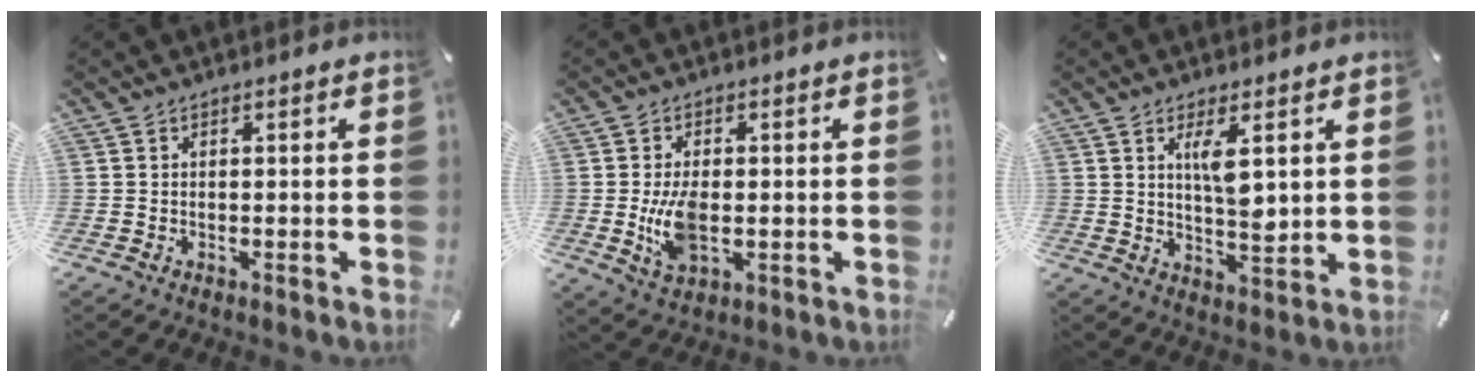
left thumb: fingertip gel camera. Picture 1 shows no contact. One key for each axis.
{"total": 8.4, "fx": -0.4, "fy": 4.8, "fz": 6.8, "tx": -0.143, "ty": -0.010, "tz": -0.012}
{"total": 7.4, "fx": 2.9, "fy": 2.2, "fz": 6.4, "tx": -0.114, "ty": -0.021, "tz": 0.043}